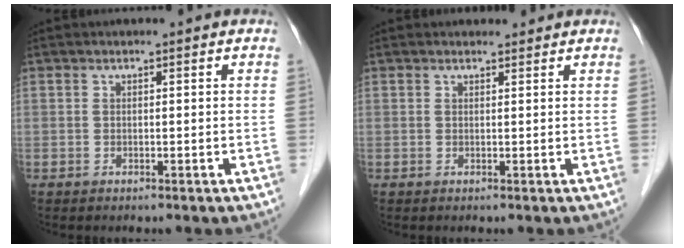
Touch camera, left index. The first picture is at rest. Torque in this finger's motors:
{"motor_torque": [-0.35, -0.34, -0.14, -0.01]}